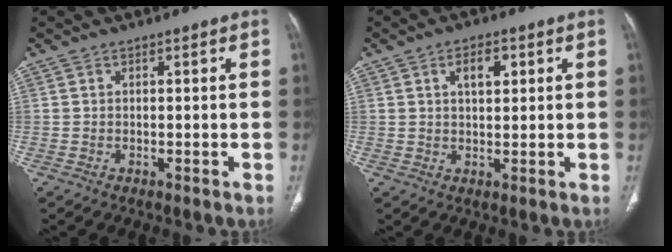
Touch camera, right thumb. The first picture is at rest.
{"total": 4.6, "force": [1.7, 2.4, 3.5], "torque": [-0.049, -0.003, 0.029]}